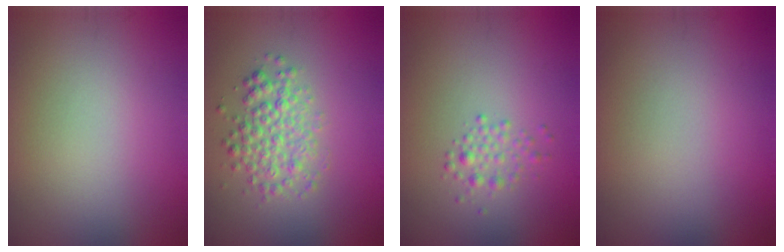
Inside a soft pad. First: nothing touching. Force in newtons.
{"total": 3.3, "press": 3.3, "slide": 0.1}
{"total": 2.2, "press": 2.2, "slide": 0.0}
{"total": 0.0}